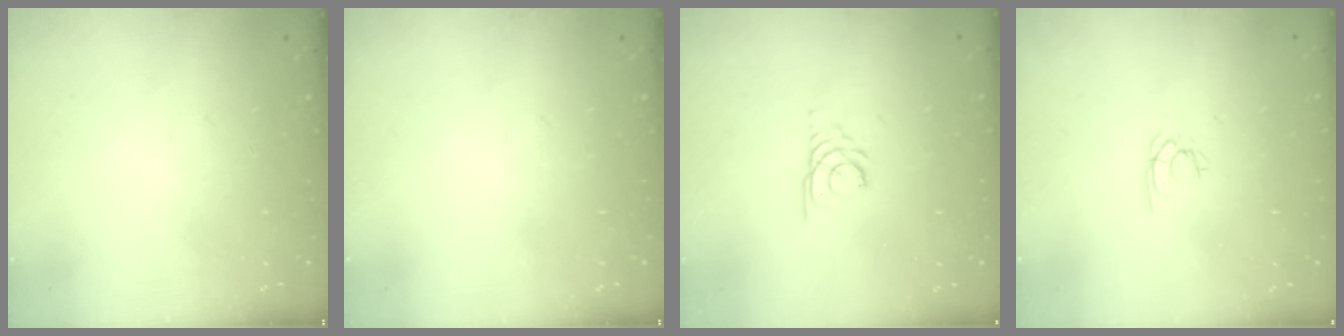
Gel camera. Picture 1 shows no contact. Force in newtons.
{"total": 0.0}
{"total": 2.7, "press": 2.7, "slide": 0.3}
{"total": 1.7, "press": 1.7, "slide": 0.1}